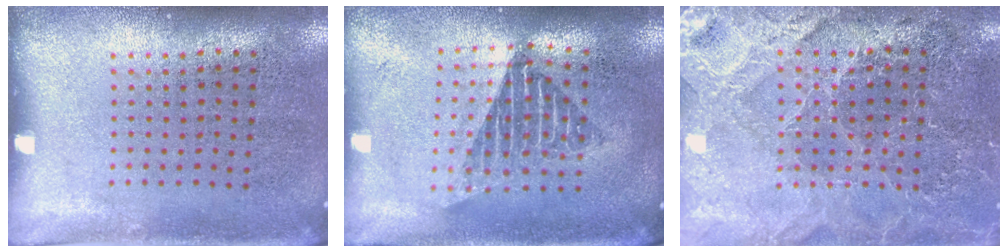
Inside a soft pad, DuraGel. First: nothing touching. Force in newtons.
{"total": 1.7, "press": 1.4, "slide": 1.1}
{"total": 3.8, "press": 3.7, "slide": 1.1}